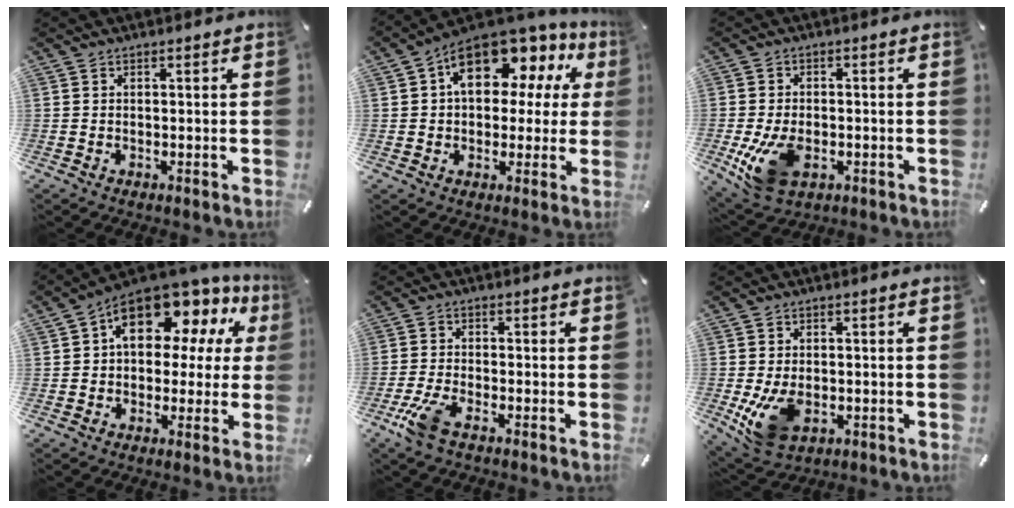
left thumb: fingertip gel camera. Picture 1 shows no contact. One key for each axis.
{"total": 14.0, "fx": 6.4, "fy": 8.7, "fz": 8.9, "tx": -0.133, "ty": -0.044, "tz": 0.113}
{"total": 9.7, "fx": -2.7, "fy": 6.3, "fz": 6.9, "tx": -0.144, "ty": 0.000, "tz": -0.046}
{"total": 15.6, "fx": 8.6, "fy": 8.9, "fz": 9.5, "tx": -0.144, "ty": -0.063, "tz": 0.151}
{"total": 6.1, "fx": -3.5, "fy": 2.0, "fz": 4.6, "tx": -0.110, "ty": -0.003, "tz": -0.067}
{"total": 8.9, "fx": -2.0, "fy": 6.0, "fz": 6.2, "tx": -0.122, "ty": -0.002, "tz": -0.033}